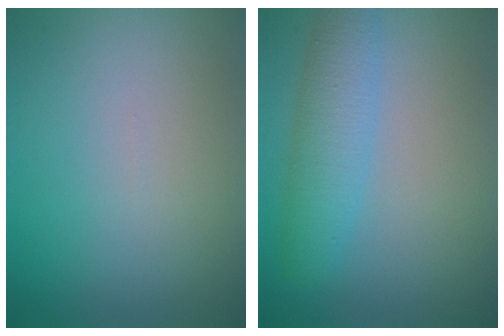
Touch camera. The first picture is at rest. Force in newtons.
{"total": 4.2, "press": 4.2, "slide": 0.2}